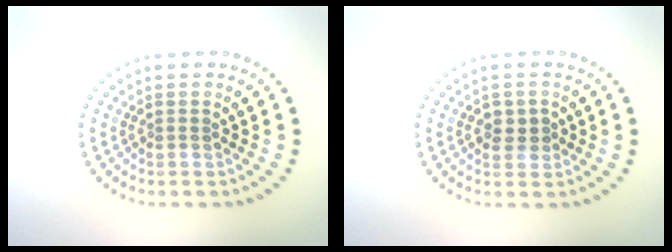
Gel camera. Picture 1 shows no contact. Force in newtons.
{"total": 1.8, "press": 1.7, "slide": 0.4}